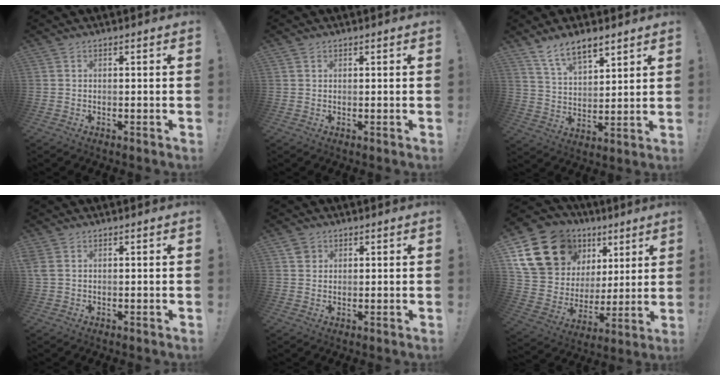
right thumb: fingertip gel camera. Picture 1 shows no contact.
{"total": 0.9, "force": [0.6, 0.6, 0.0], "torque": [0.004, -0.001, 0.011]}
{"total": 10.0, "force": [7.8, 3.9, 5.0], "torque": [-0.089, -0.044, 0.147]}
{"total": 2.8, "force": [1.1, 1.8, 1.7], "torque": [-0.037, 0.005, 0.023]}
{"total": 2.7, "force": [1.5, 2.1, 0.8], "torque": [-0.002, -0.007, 0.027]}
{"total": 20.3, "force": [10.8, 14.5, 9.2], "torque": [-0.159, -0.059, 0.231]}